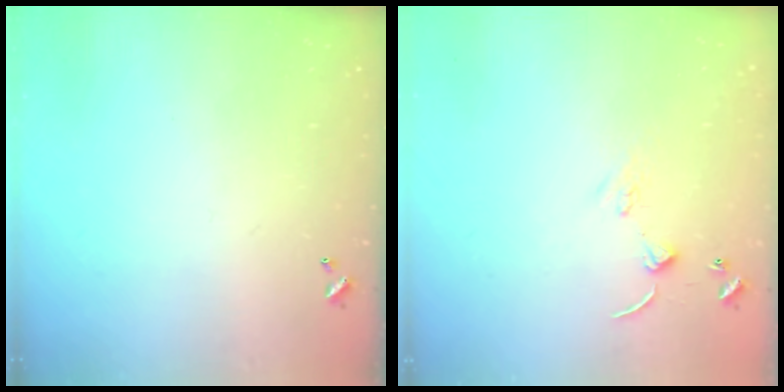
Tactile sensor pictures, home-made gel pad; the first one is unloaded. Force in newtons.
{"total": 3.7, "press": 3.6, "slide": 0.5}